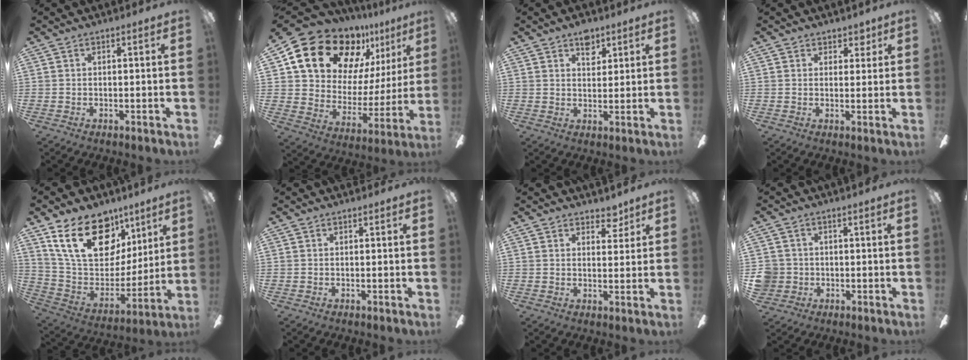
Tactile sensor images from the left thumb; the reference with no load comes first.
{"total": 21.1, "force": [14.4, 12.3, 9.3], "torque": [-0.178, -0.085, 0.277]}
{"total": 5.4, "force": [3.6, 3.1, 2.5], "torque": [-0.018, -0.016, 0.060]}
{"total": 3.4, "force": [2.3, 2.4, 0.6], "torque": [0.004, -0.006, 0.039]}
{"total": 24.3, "force": [13.0, 14.8, 14.3], "torque": [-0.259, -0.060, 0.236]}
{"total": 0.0}
{"total": 4.4, "force": [3.6, 2.2, 1.2], "torque": [0.001, -0.020, 0.061]}
{"total": 4.4, "force": [-0.2, 4.4, 0.7], "torque": [-0.020, 0.008, -0.002]}